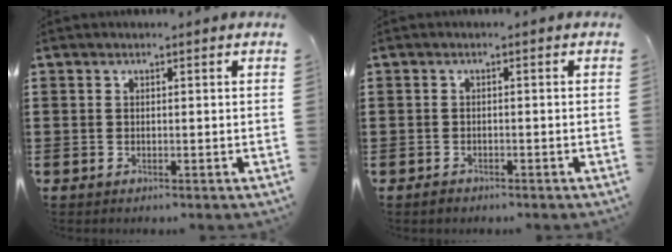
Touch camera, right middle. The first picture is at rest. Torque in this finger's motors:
{"motor_torque": [2.14, 0.00, 0.13, 0.02]}